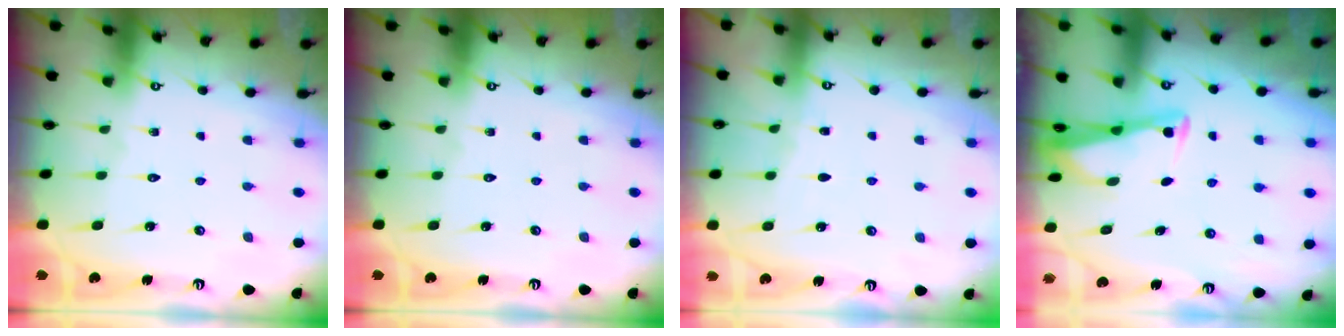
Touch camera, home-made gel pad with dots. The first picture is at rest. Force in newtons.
{"total": 0.0}
{"total": 2.7, "press": 2.7, "slide": 0.4}
{"total": 2.9, "press": 2.9, "slide": 0.3}